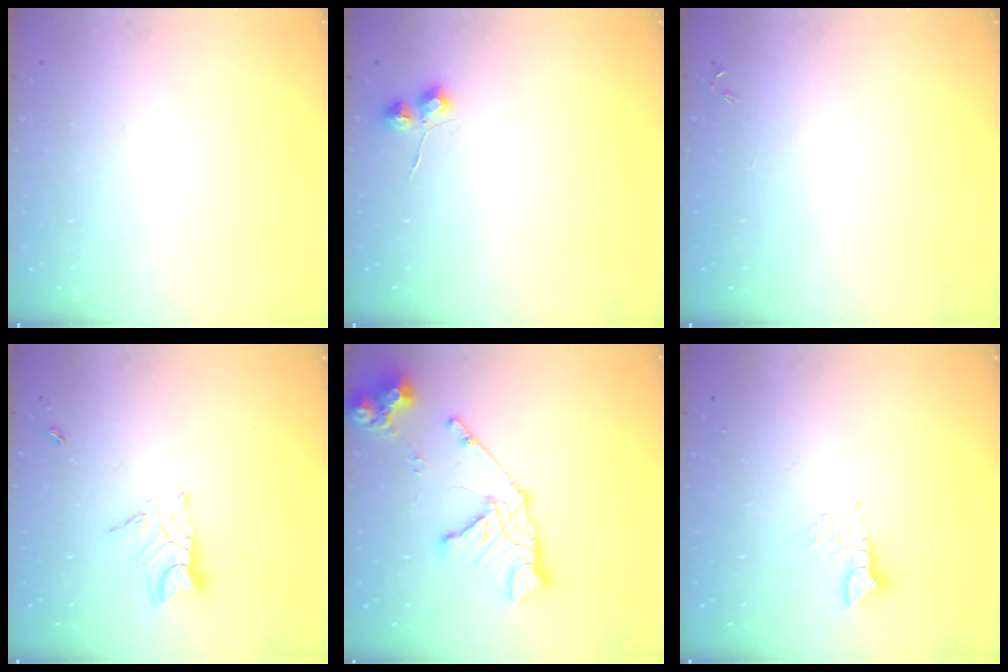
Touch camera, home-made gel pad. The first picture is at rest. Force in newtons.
{"total": 5.5, "press": 5.5, "slide": 0.9}
{"total": 0.0}
{"total": 6.1, "press": 6.1, "slide": 0.5}
{"total": 16.2, "press": 16.1, "slide": 2.0}
{"total": 2.2, "press": 2.2, "slide": 0.2}